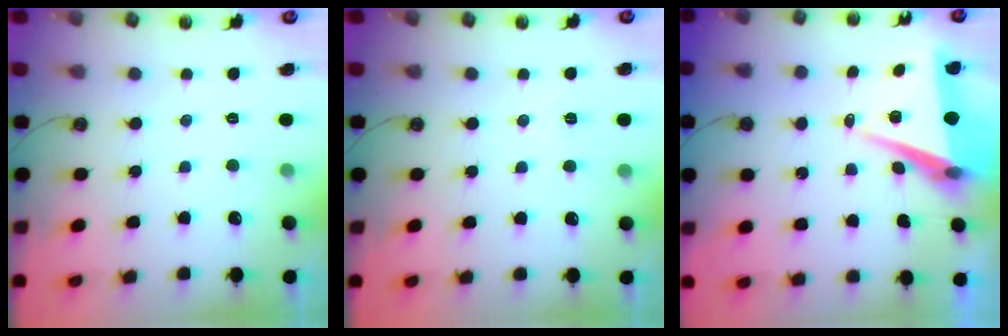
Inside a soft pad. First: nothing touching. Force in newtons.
{"total": 5.4, "press": 4.7, "slide": 2.7}
{"total": 8.7, "press": 7.5, "slide": 4.3}